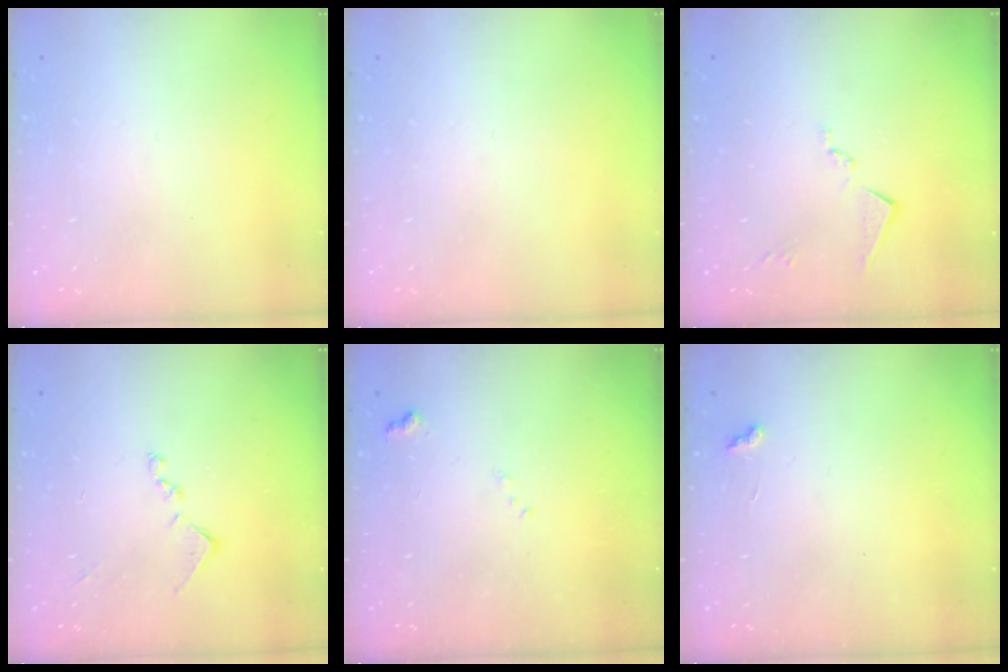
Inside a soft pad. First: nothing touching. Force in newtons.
{"total": 0.0}
{"total": 8.8, "press": 8.8, "slide": 0.4}
{"total": 8.9, "press": 8.9, "slide": 0.6}
{"total": 7.3, "press": 7.3, "slide": 0.8}
{"total": 2.3, "press": 2.3, "slide": 0.5}